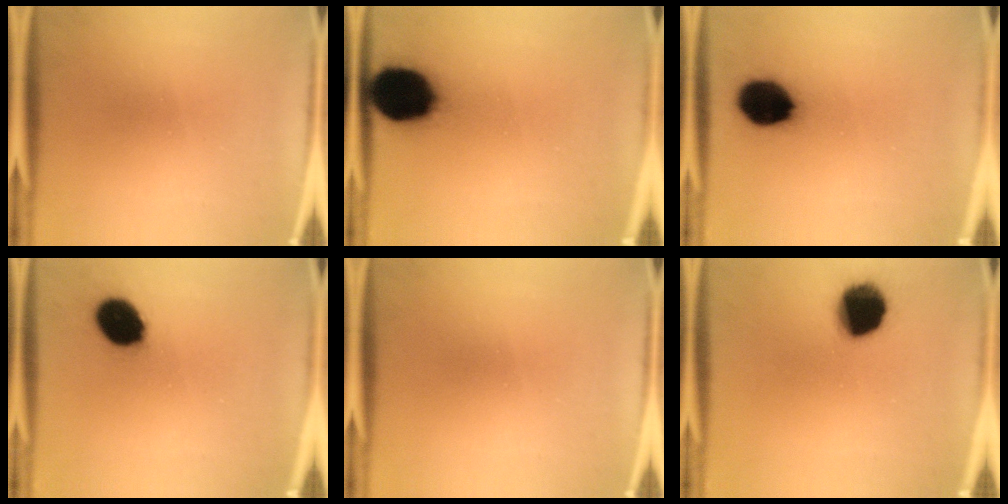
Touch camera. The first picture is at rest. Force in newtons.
{"total": 17.2}
{"total": 12.0}
{"total": 10.8}
{"total": 0.0}
{"total": 13.6}